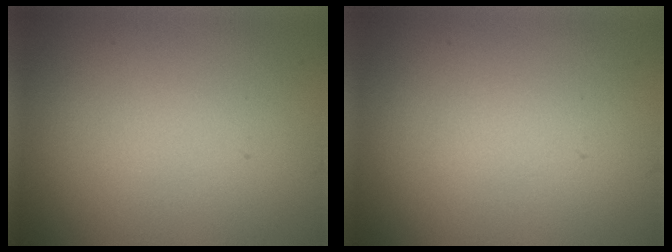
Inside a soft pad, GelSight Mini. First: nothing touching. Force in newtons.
{"total": 0.0}